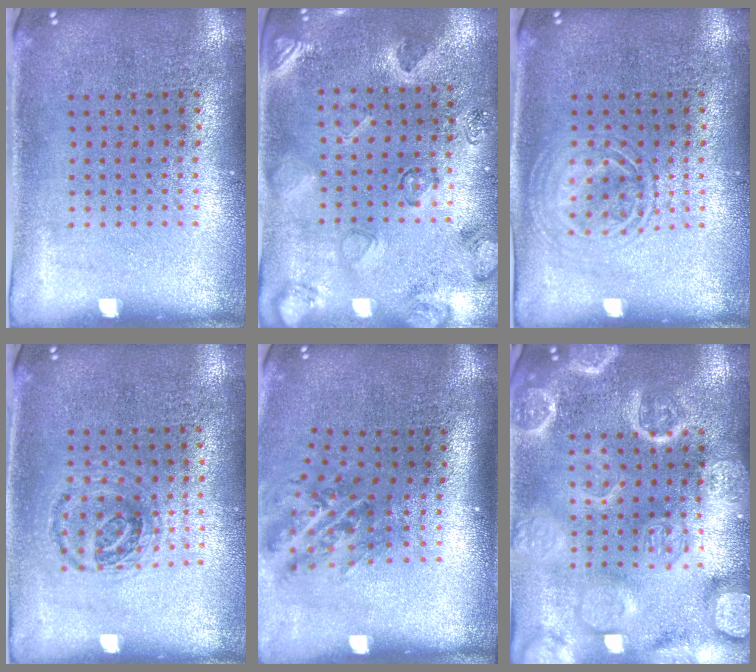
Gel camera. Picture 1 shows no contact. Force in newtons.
{"total": 2.3, "press": 1.9, "slide": 1.3}
{"total": 1.2, "press": 1.2, "slide": 0.1}
{"total": 1.0, "press": 0.9, "slide": 0.2}
{"total": 1.3, "press": 1.1, "slide": 0.7}
{"total": 6.4, "press": 6.3, "slide": 0.8}